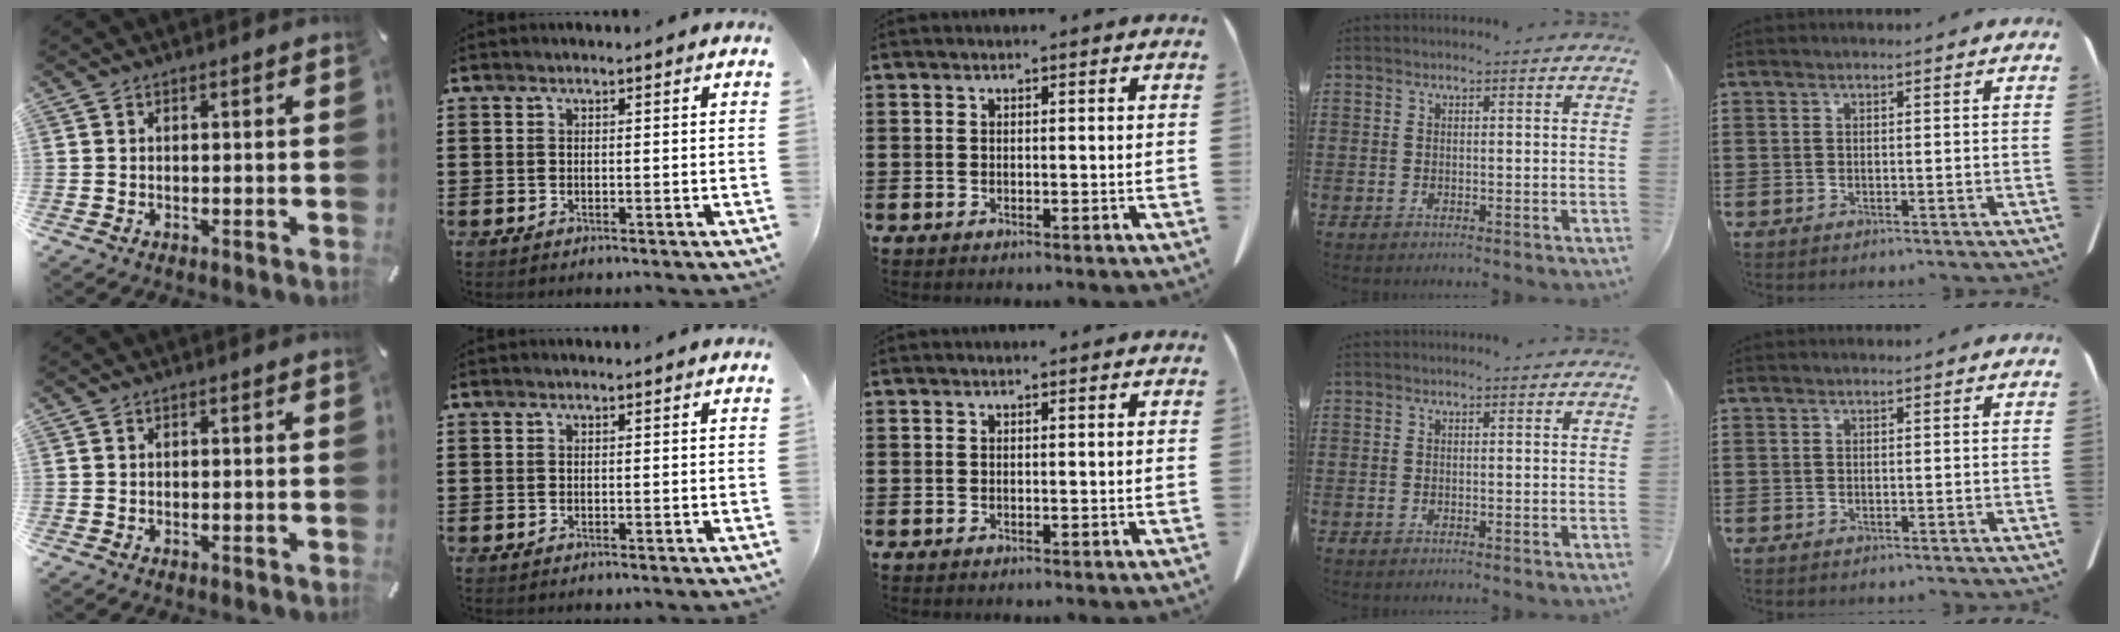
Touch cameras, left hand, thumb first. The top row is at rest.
{}